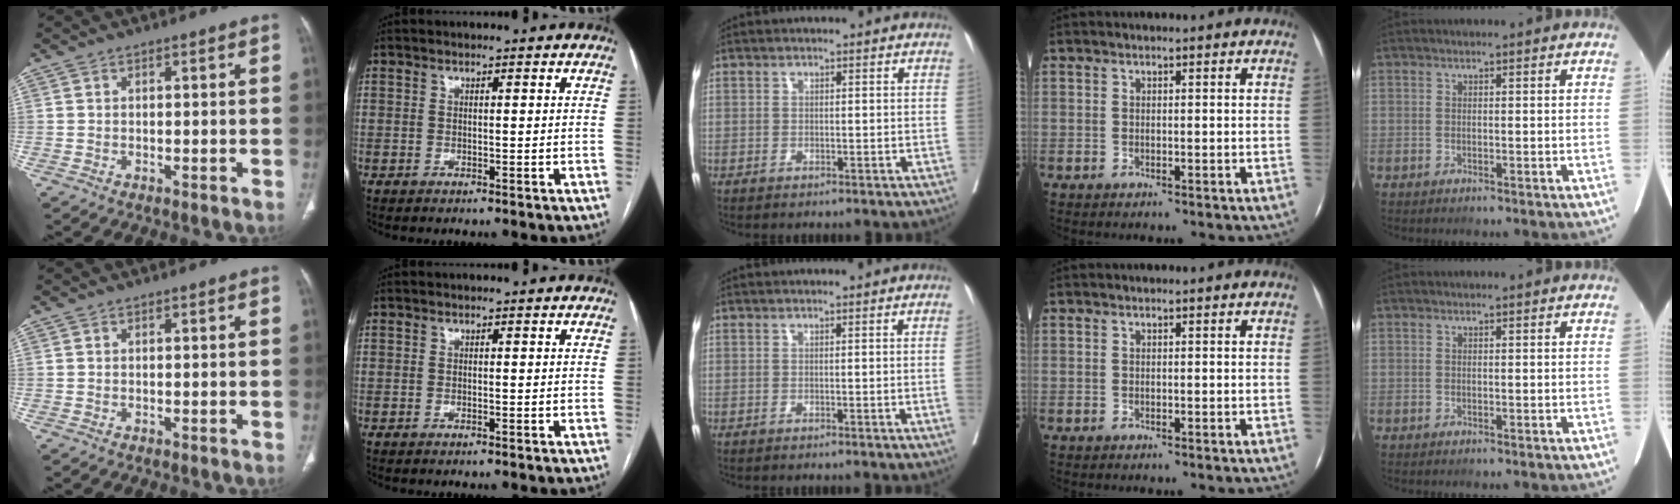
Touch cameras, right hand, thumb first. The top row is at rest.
{"middle": {"total": 1.2, "force": [-0.2, -0.5, 1.1], "torque": [-0.010, -0.001, -0.001]}}